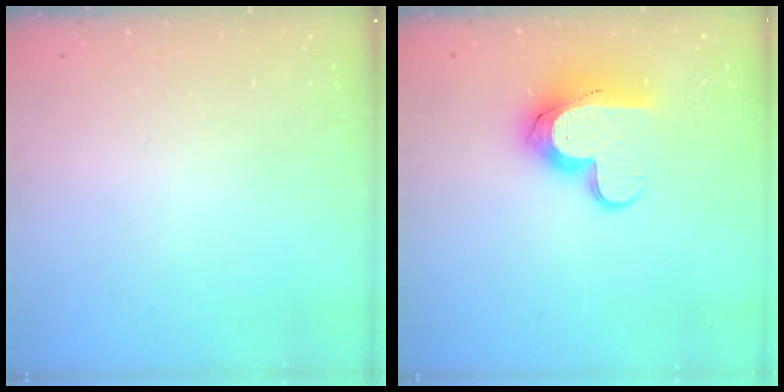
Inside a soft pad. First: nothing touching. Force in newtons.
{"total": 12.2, "press": 12.2, "slide": 1.0}